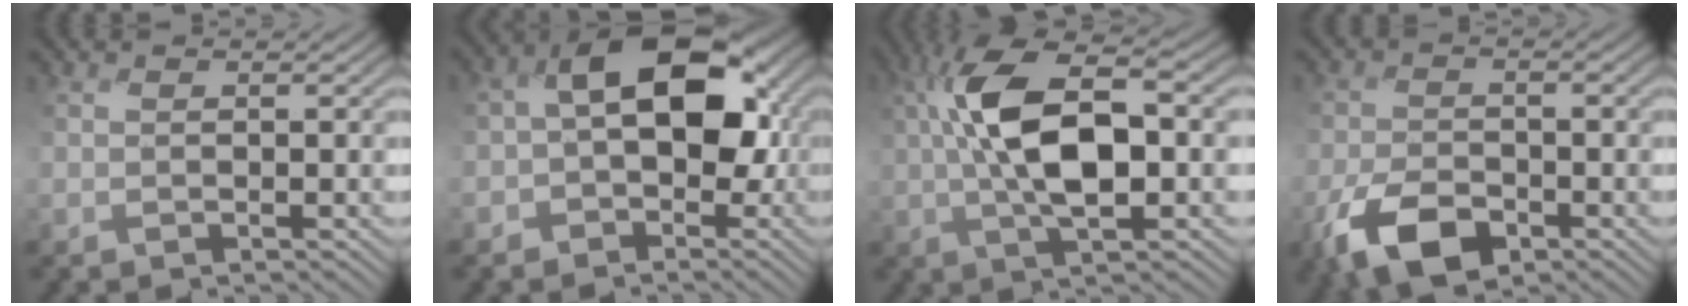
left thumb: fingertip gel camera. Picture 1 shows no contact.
{"total": 11.7, "force": [-0.3, 7.9, 8.7], "torque": [-0.136, 0.004, -0.017]}
{"total": 11.6, "force": [0.7, 5.0, 10.5], "torque": [-0.213, 0.014, 0.008]}
{"total": 7.3, "force": [-4.6, 3.8, 4.1], "torque": [-0.084, -0.012, -0.089]}